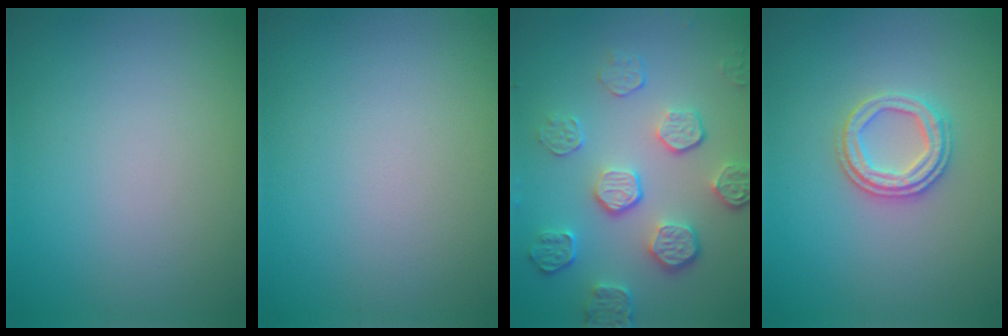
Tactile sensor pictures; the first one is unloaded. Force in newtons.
{"total": 0.0}
{"total": 5.3, "press": 3.8, "slide": 3.7}
{"total": 2.8, "press": 2.6, "slide": 1.0}